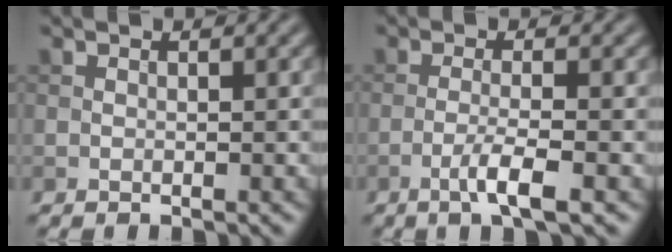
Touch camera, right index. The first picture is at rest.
{"total": 3.1, "force": [-1.5, 0.4, 2.7], "torque": [-0.047, 0.007, -0.036]}